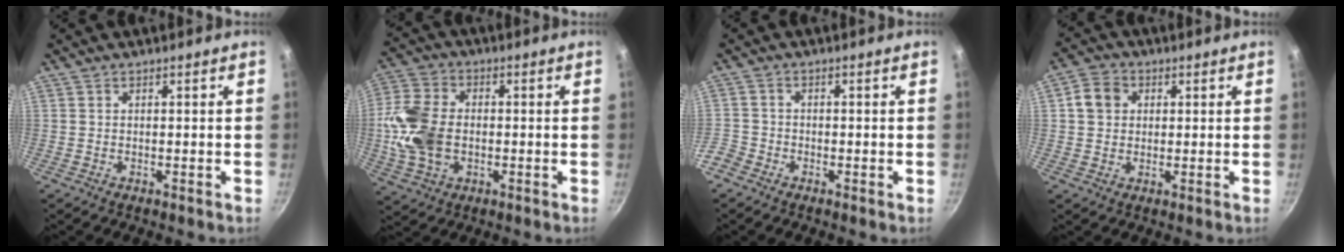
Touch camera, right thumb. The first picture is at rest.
{"total": 13.5, "force": [-1.1, 9.4, 9.6], "torque": [-0.190, 0.015, -0.027]}
{"total": 4.1, "force": [-2.6, 2.9, 1.3], "torque": [-0.035, 0.018, -0.058]}
{"total": 5.7, "force": [1.2, 4.9, 2.6], "torque": [-0.029, 0.008, 0.011]}